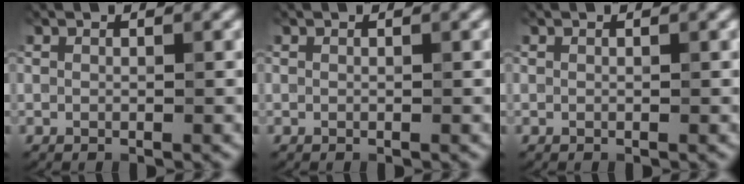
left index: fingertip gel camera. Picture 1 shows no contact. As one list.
[{"total": 0.0}, {"total": 0.0}]